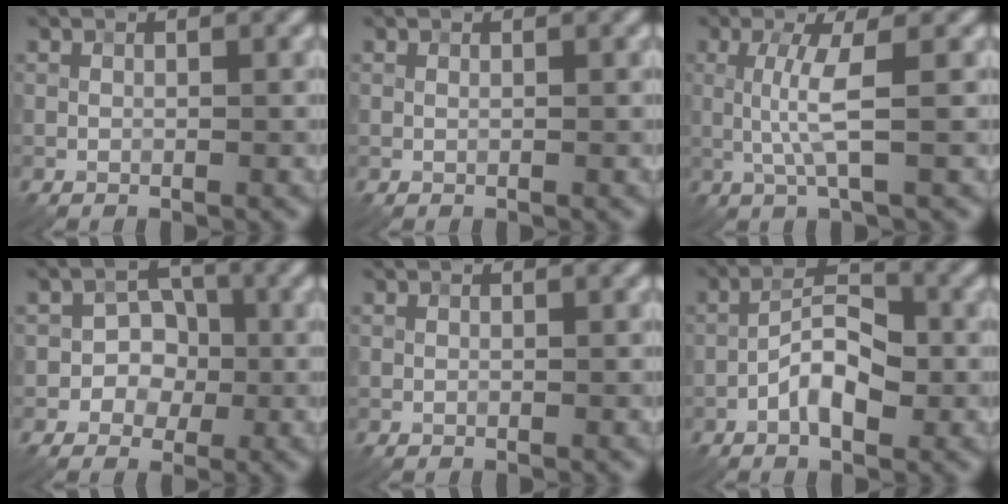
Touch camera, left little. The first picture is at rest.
{"total": 0.0}
{"total": 3.4, "force": [0.1, 0.3, 3.4], "torque": [-0.073, 0.001, 0.004]}
{"total": 3.5, "force": [-0.8, 3.1, 1.3], "torque": [0.011, 0.005, -0.036]}
{"total": 0.0}
{"total": 4.8, "force": [-1.7, 2.1, 3.9], "torque": [-0.065, 0.014, -0.037]}